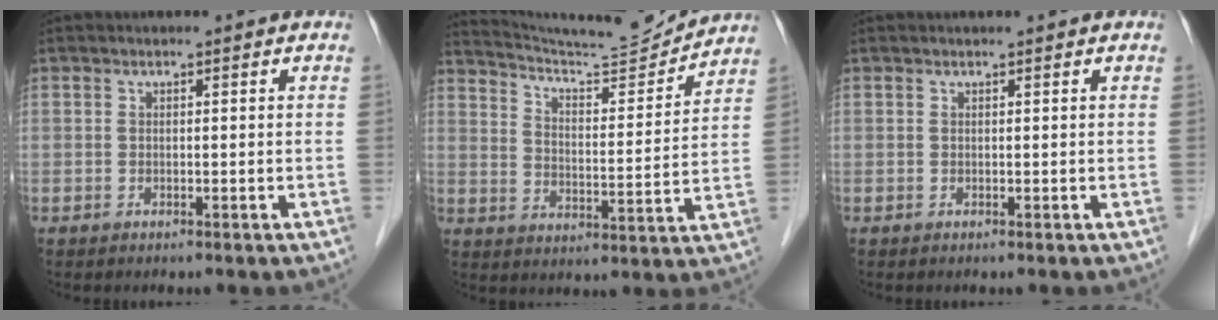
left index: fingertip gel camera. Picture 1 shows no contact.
{"total": 13.8, "force": [13.6, -0.9, 2.7], "torque": [-0.055, -0.020, 0.211]}
{"total": 0.6, "force": [0.5, -0.1, 0.2], "torque": [-0.005, 0.003, 0.009]}